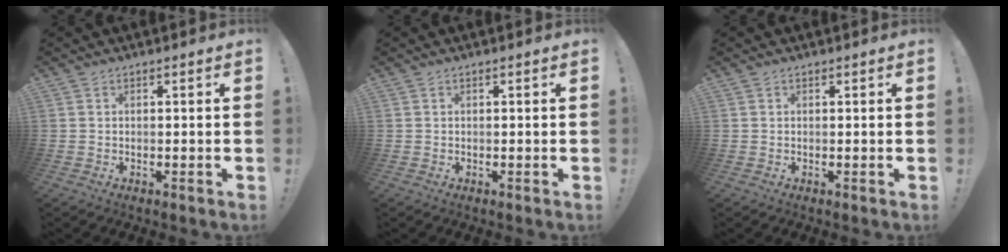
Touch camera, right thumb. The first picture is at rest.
{"total": 0.0}
{"total": 0.0}